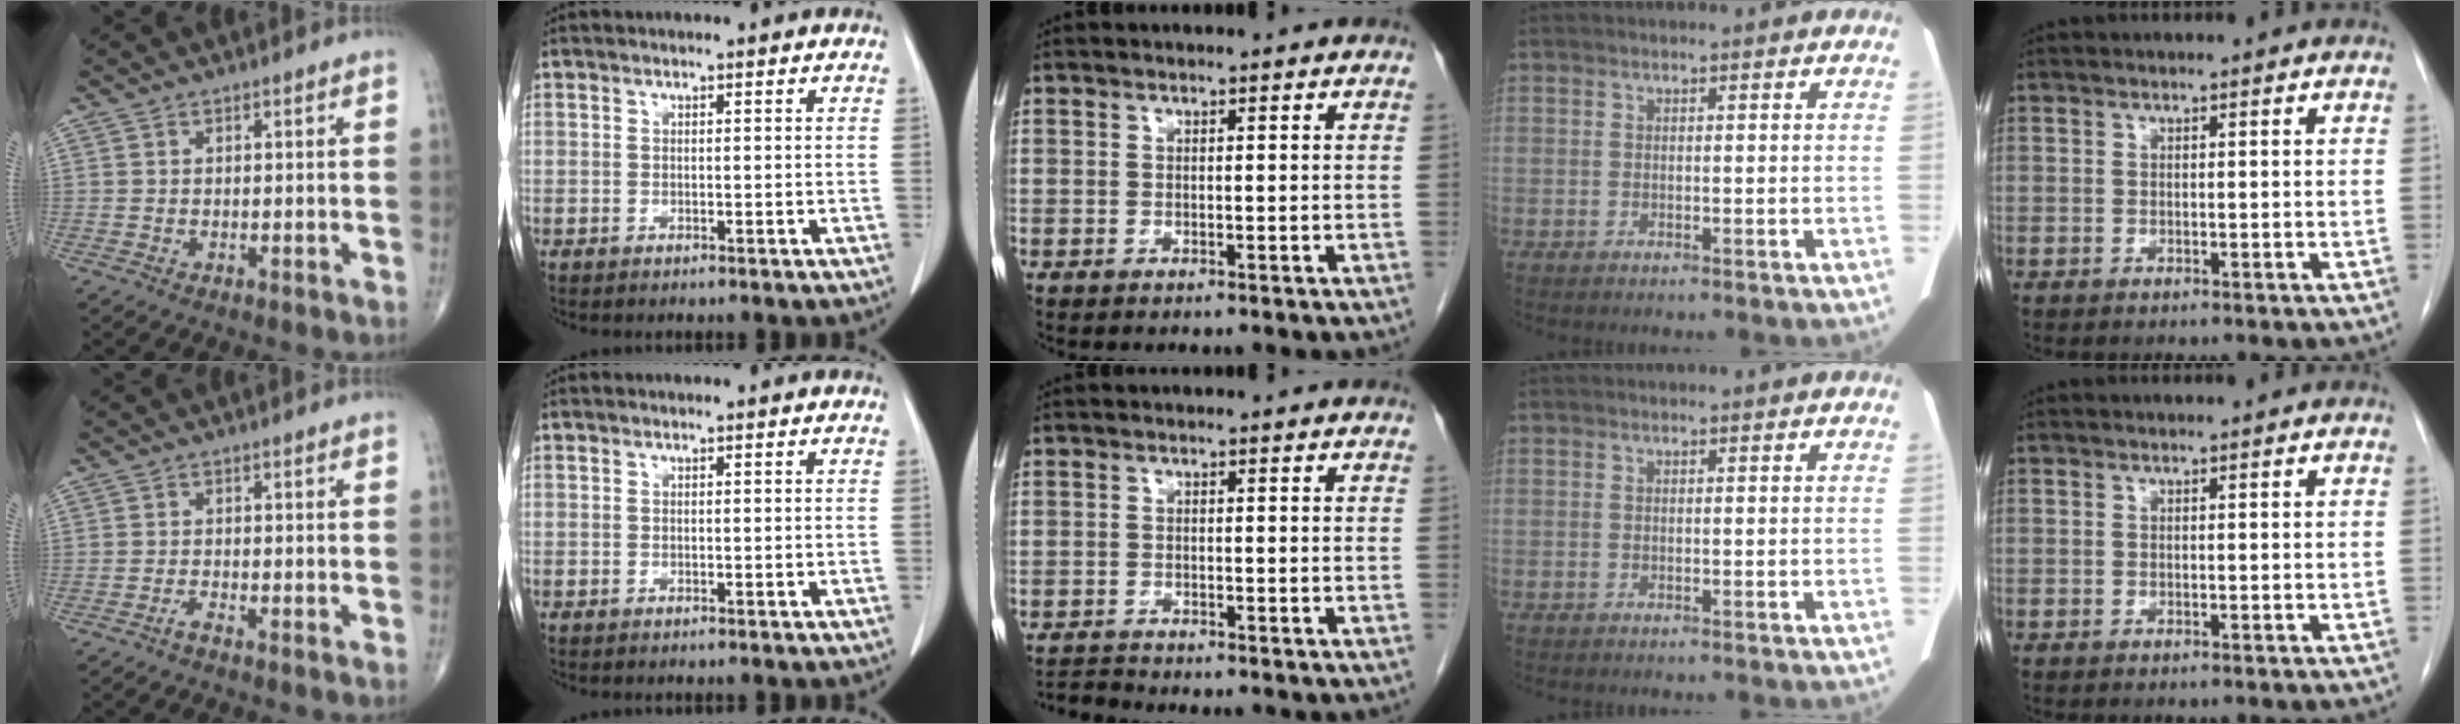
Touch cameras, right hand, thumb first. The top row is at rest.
{"thumb": {"total": 1.0, "force": [-0.9, 0.0, 0.4], "torque": [-0.014, 0.005, -0.020]}, "middle": {"total": 1.7, "force": [-1.6, -0.4, -0.4], "torque": [0.007, -0.013, -0.028]}}